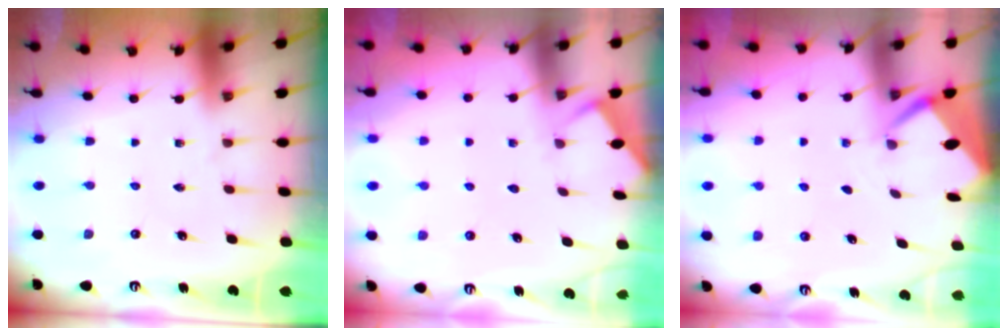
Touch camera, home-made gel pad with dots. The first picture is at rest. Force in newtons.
{"total": 2.8, "press": 2.8, "slide": 0.3}
{"total": 2.6, "press": 2.6, "slide": 0.1}